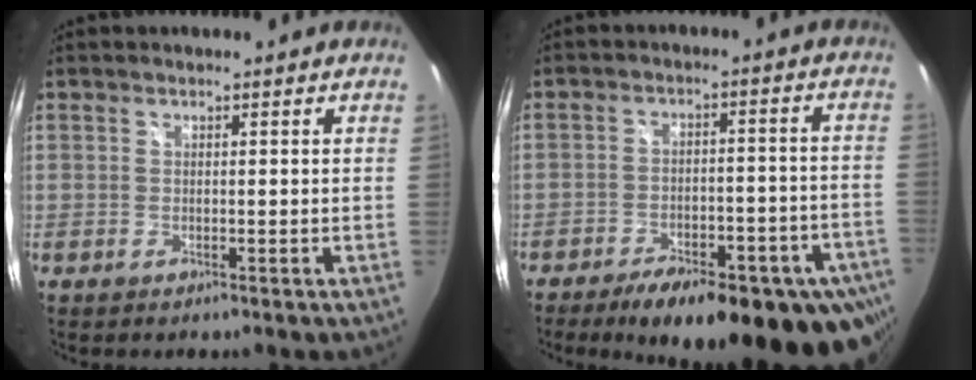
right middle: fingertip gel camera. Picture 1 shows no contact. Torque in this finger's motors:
{"motor_torque": [1.44, -0.70, 0.40, 0.18]}